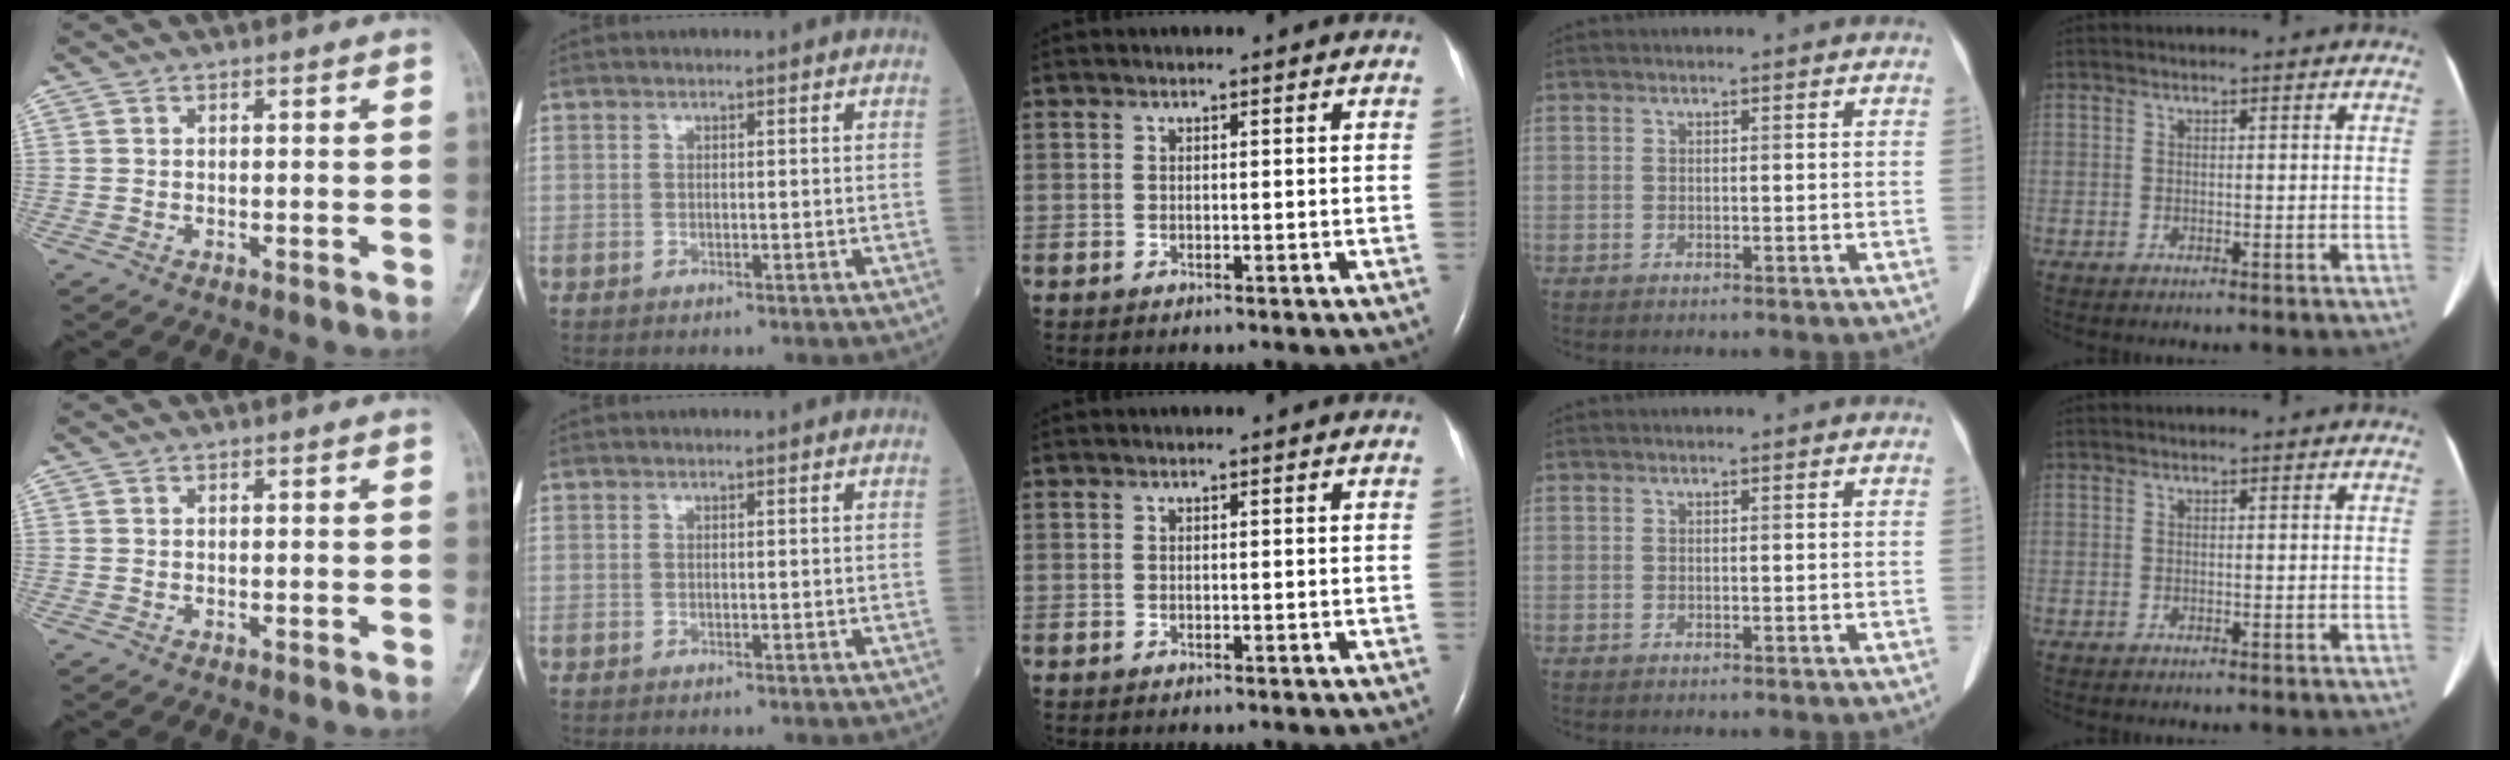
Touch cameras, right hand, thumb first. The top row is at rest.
{}